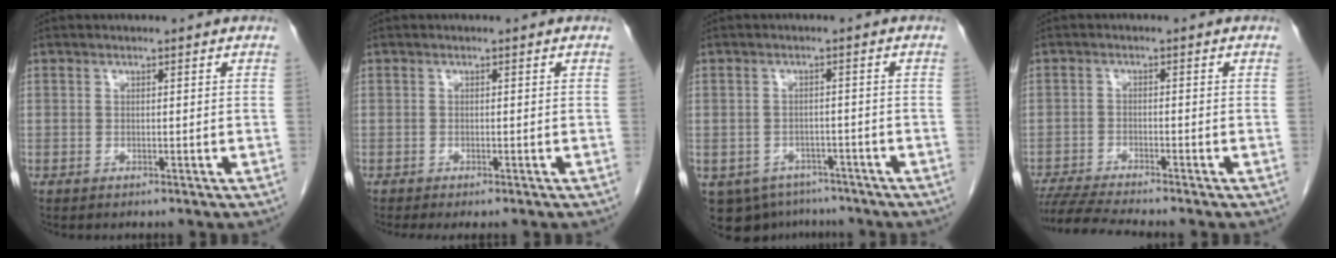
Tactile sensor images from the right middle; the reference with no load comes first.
{"total": 2.5, "force": [-2.1, 0.4, 1.4], "torque": [-0.013, -0.006, -0.028]}
{"total": 9.5, "force": [-6.8, 6.1, 2.4], "torque": [-0.051, 0.001, -0.085]}
{"total": 6.7, "force": [-6.2, -1.0, 2.5], "torque": [-0.041, -0.021, -0.110]}